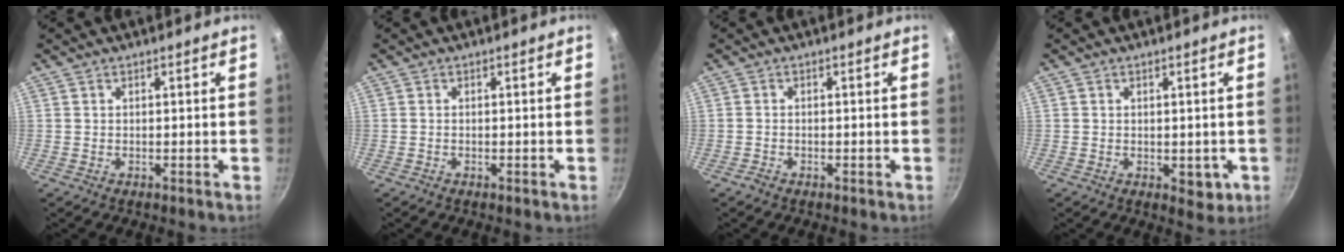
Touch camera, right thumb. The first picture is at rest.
{"total": 0.0}
{"total": 1.0, "force": [-0.9, 0.3, 0.4], "torque": [-0.014, 0.007, -0.020]}
{"total": 4.0, "force": [-0.7, 2.7, 2.8], "torque": [-0.025, -0.003, -0.005]}